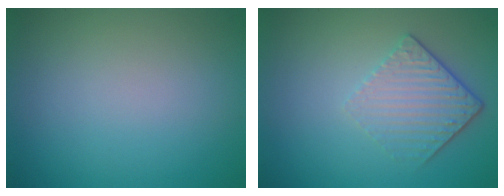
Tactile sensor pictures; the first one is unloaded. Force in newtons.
{"total": 4.4, "press": 3.0, "slide": 3.1}